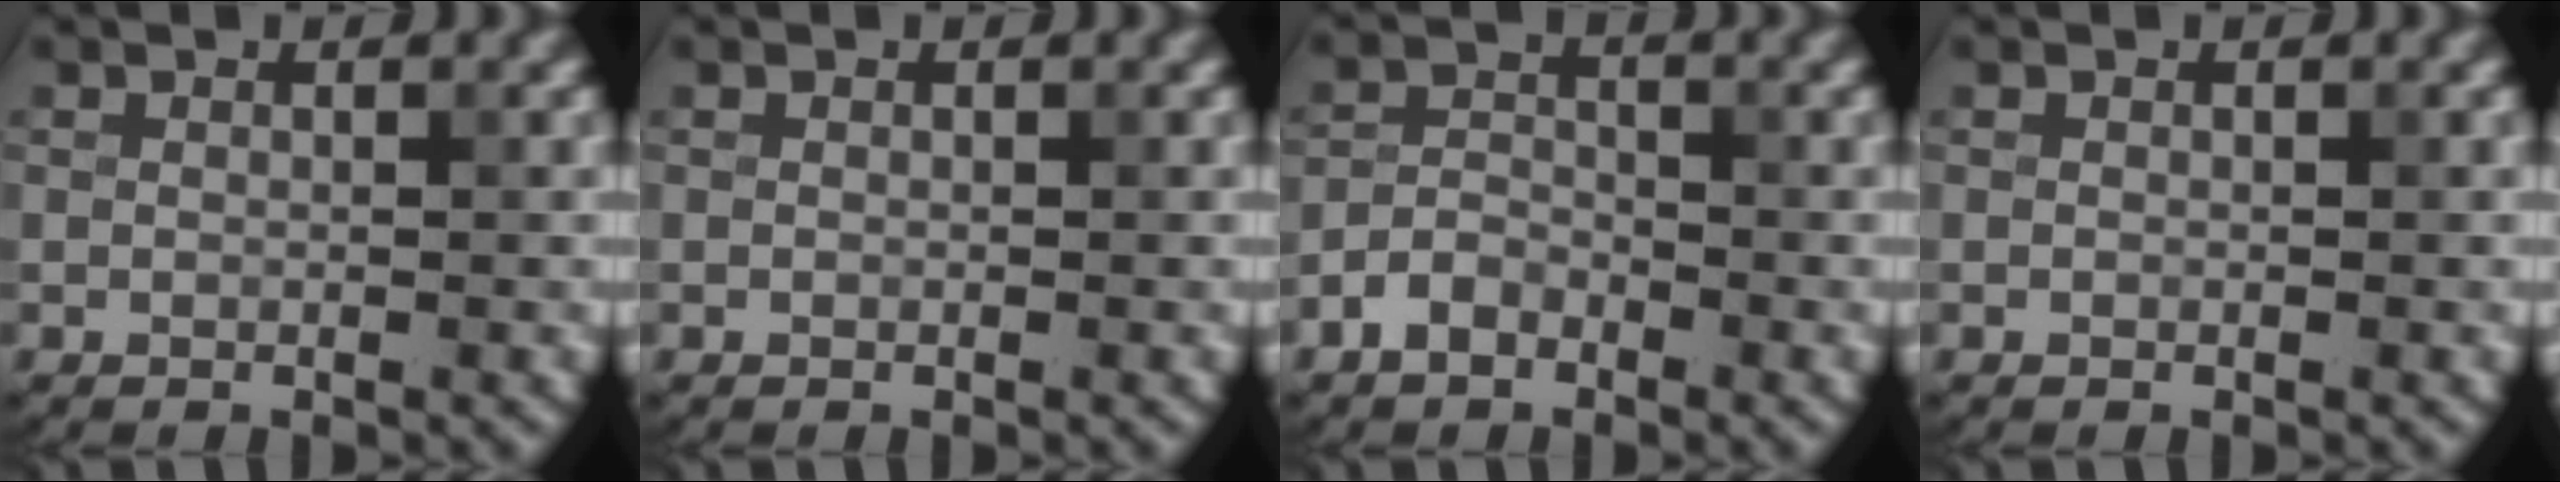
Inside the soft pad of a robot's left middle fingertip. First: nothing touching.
{"total": 0.0}
{"total": 2.4, "force": [-1.7, 1.4, 1.1], "torque": [-0.018, 0.006, -0.038]}
{"total": 0.0}